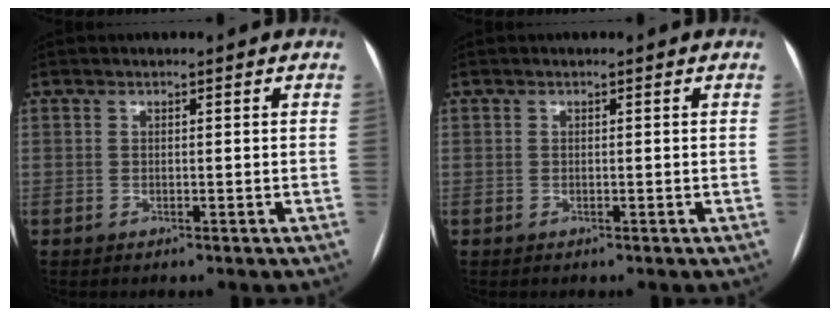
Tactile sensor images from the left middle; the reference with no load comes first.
{"total": 0.0}